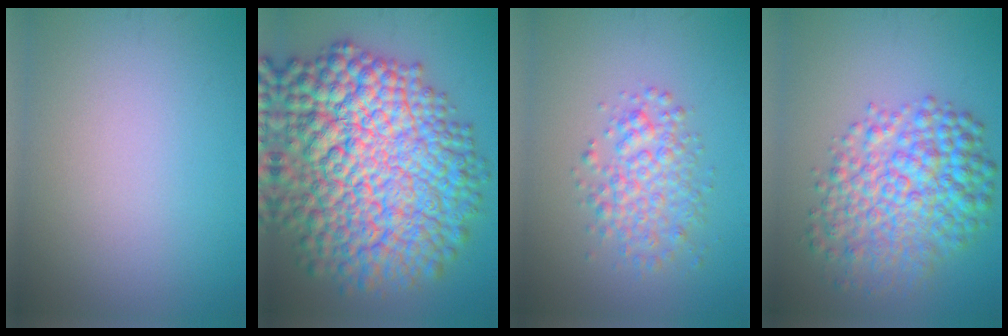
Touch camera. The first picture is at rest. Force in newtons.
{"total": 17.3, "press": 17.2, "slide": 0.4}
{"total": 3.6, "press": 3.6, "slide": 0.1}
{"total": 7.5, "press": 7.5, "slide": 0.1}